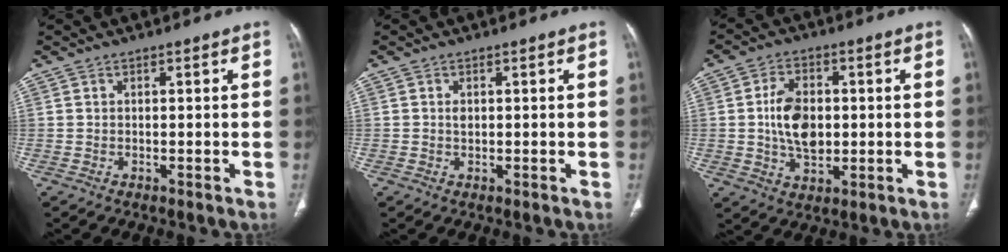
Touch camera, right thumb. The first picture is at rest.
{"total": 1.0, "force": [0.2, 0.7, 0.7], "torque": [-0.009, 0.000, 0.006]}
{"total": 9.5, "force": [0.3, 6.3, 7.2], "torque": [-0.111, 0.002, 0.008]}